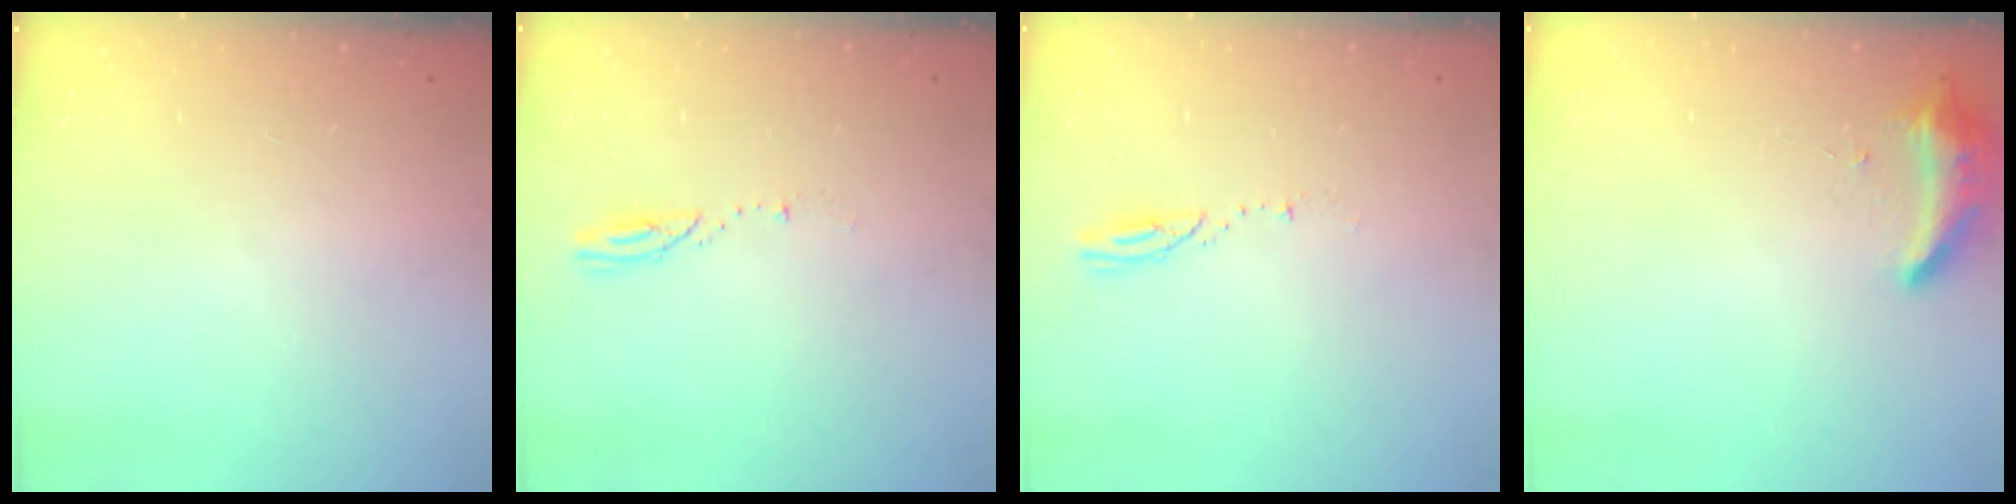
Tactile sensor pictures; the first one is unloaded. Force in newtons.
{"total": 3.4, "press": 3.4, "slide": 0.3}
{"total": 3.4, "press": 3.4, "slide": 0.3}
{"total": 8.4, "press": 8.4, "slide": 0.4}